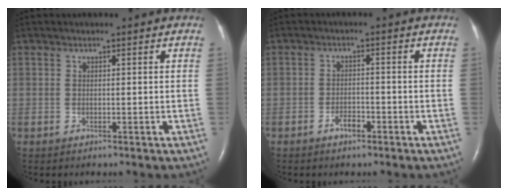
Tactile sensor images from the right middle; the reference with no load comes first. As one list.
[{"total": 2.3, "force": [-1.6, 1.0, 1.4], "torque": [-0.026, 0.003, -0.027]}]